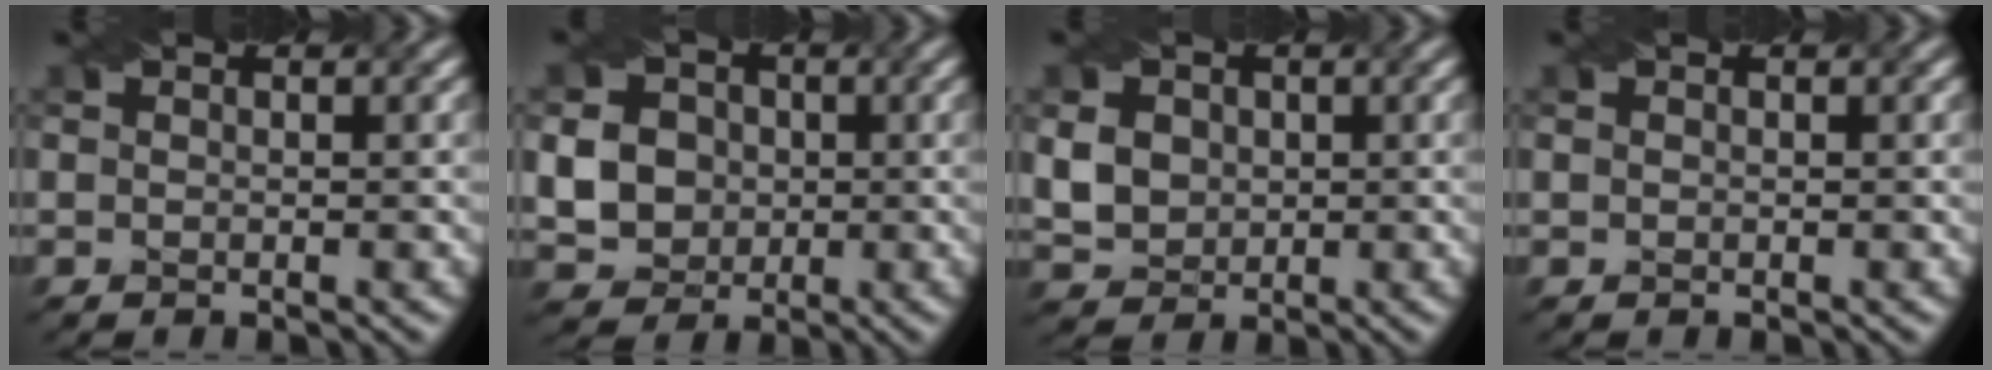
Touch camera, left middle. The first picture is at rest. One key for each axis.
{"total": 5.9, "fx": -0.1, "fy": 5.3, "fz": 2.7, "tx": -0.055, "ty": 0.011, "tz": -0.013}
{"total": 4.7, "fx": 0.5, "fy": 4.0, "fz": 2.3, "tx": -0.068, "ty": 0.007, "tz": 0.007}
{"total": 0.0}